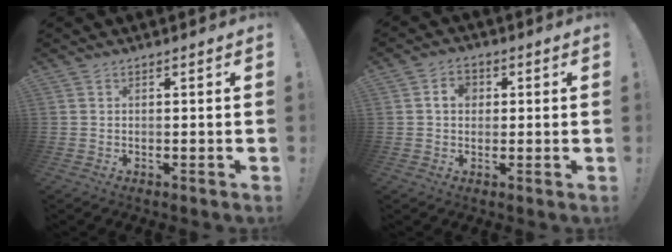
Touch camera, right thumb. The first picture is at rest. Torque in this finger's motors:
{"motor_torque": [0.48, 0.84, 0.32, -0.14, 0.22]}